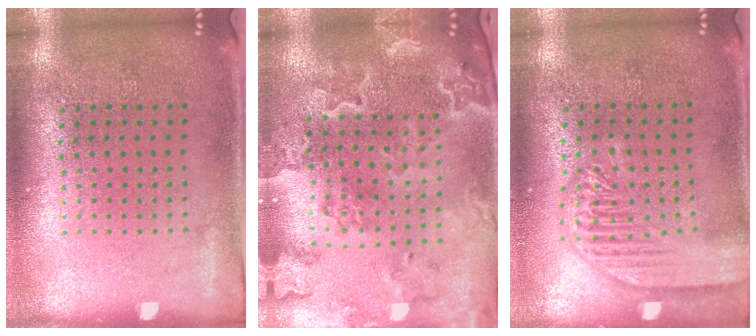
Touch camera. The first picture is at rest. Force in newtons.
{"total": 2.4, "press": 2.3, "slide": 0.7}
{"total": 2.5, "press": 2.5, "slide": 0.2}